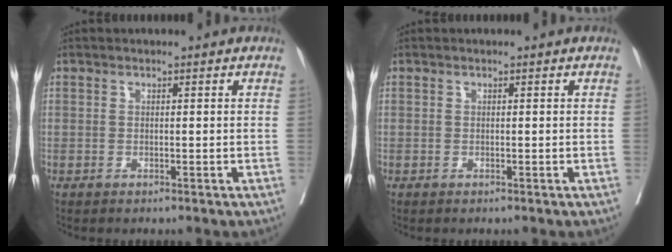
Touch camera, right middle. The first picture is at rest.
{"total": 0.0}